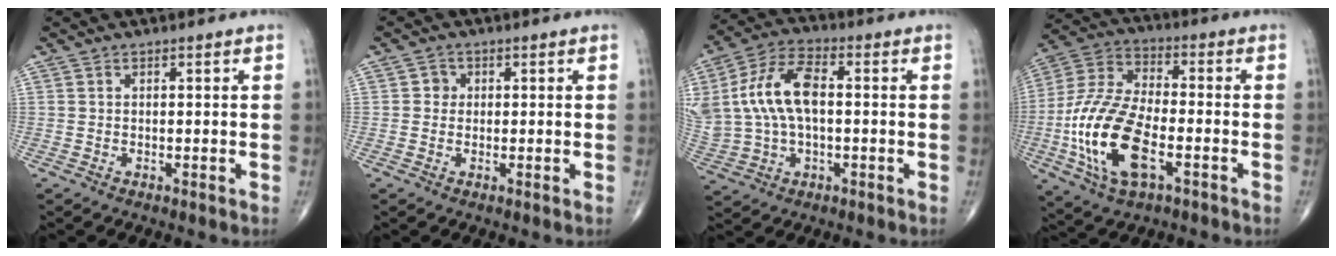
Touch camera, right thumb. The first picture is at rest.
{"total": 1.8, "force": [0.2, 1.7, 0.5], "torque": [0.002, 0.004, -0.003]}
{"total": 15.7, "force": [1.6, 8.9, 12.8], "torque": [-0.274, 0.026, 0.032]}
{"total": 18.4, "force": [-5.5, 8.7, 15.3], "torque": [-0.318, 0.019, -0.100]}